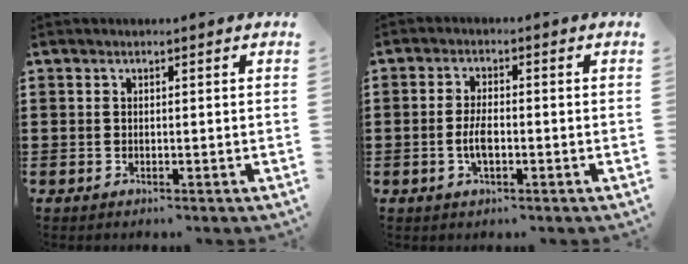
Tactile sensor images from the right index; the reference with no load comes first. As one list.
[{"total": 3.9, "force": [-1.0, 1.4, 3.5], "torque": [-0.079, -0.002, -0.022]}]